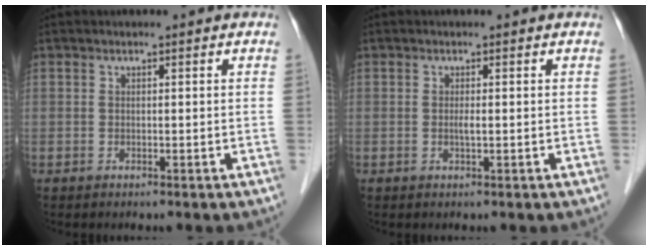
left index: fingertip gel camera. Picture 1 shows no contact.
{"total": 0.9, "force": [-0.1, 0.1, 0.9], "torque": [-0.019, -0.002, -0.001]}